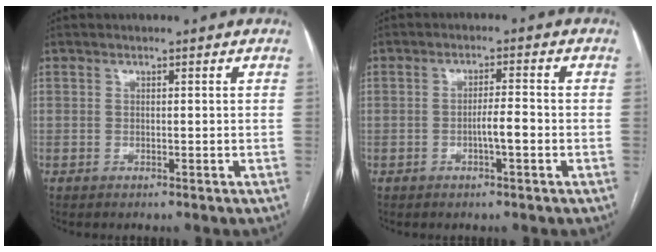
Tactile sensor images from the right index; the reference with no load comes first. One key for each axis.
{"total": 3.5, "fx": -1.1, "fy": 0.2, "fz": 3.3, "tx": -0.056, "ty": 0.001, "tz": -0.019}